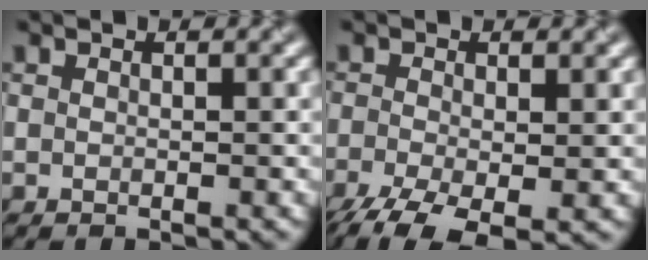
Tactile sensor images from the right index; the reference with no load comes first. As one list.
[{"total": 6.4, "force": [-3.4, 2.5, 4.8], "torque": [-0.106, -0.021, -0.062]}]